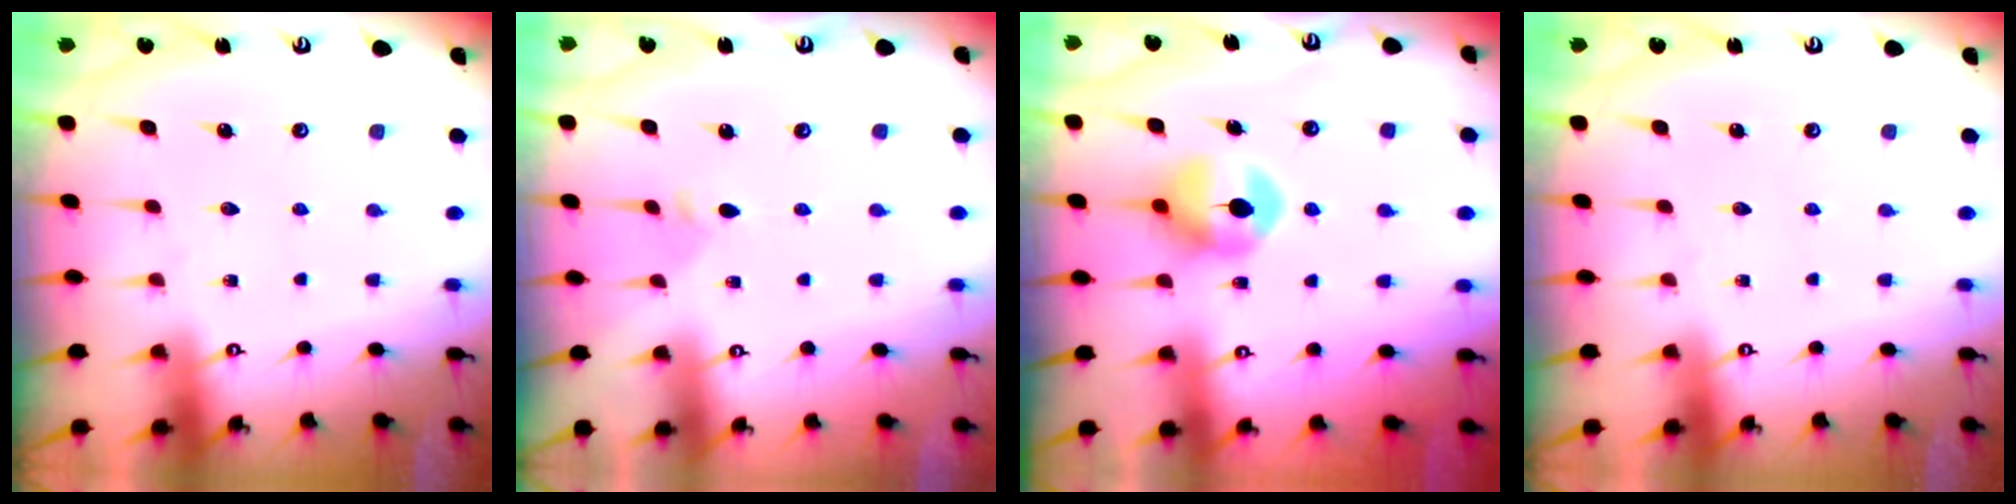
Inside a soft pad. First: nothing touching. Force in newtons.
{"total": 2.2, "press": 2.2, "slide": 0.5}
{"total": 9.2, "press": 9.2, "slide": 0.6}
{"total": 0.0}